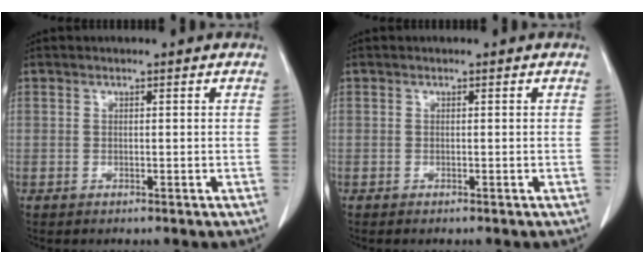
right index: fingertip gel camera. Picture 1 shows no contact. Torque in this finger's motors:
{"motor_torque": [0.00, -0.24, 0.06, 0.02]}